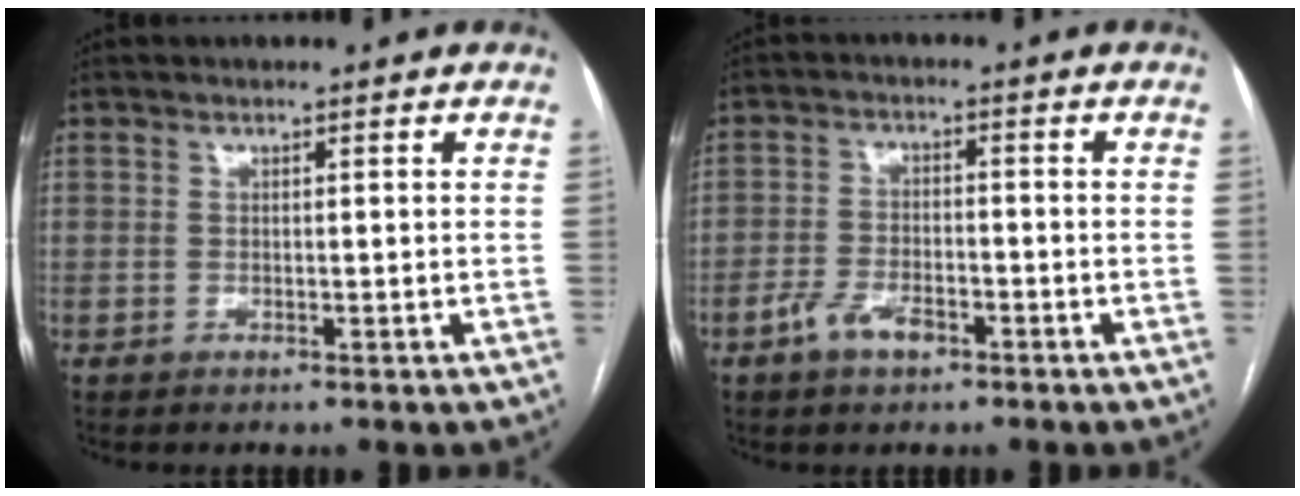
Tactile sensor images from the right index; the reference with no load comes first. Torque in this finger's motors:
{"motor_torque": [0.46, -0.58, 0.11, 0.09]}